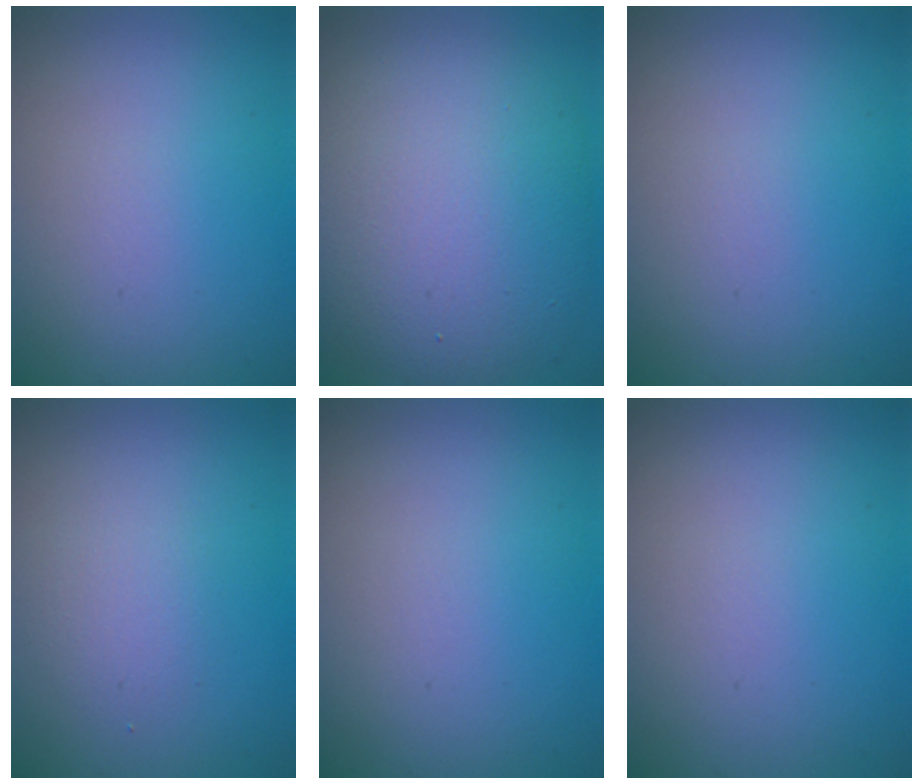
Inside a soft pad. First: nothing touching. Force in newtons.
{"total": 10.6, "press": 10.5, "slide": 0.4}
{"total": 0.0}
{"total": 1.7, "press": 1.7, "slide": 0.1}
{"total": 0.0}
{"total": 0.0}